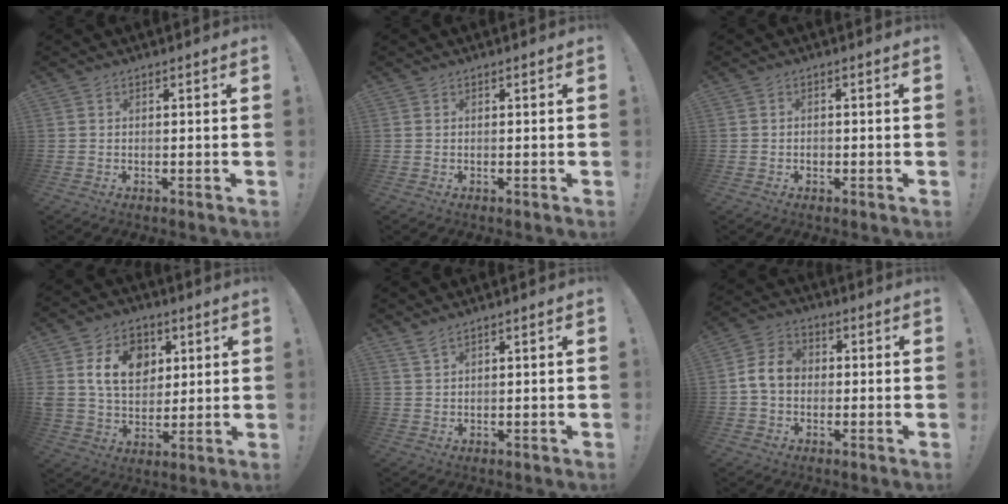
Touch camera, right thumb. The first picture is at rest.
{"total": 0.0}
{"total": 0.9, "force": [-0.5, 0.7, 0.4], "torque": [0.001, -0.001, -0.010]}
{"total": 15.1, "force": [5.3, 11.3, 8.5], "torque": [-0.141, -0.011, 0.103]}
{"total": 2.1, "force": [1.7, 0.1, 1.3], "torque": [-0.036, -0.002, 0.033]}
{"total": 8.6, "force": [0.1, 6.8, 5.4], "torque": [-0.097, 0.023, 0.009]}